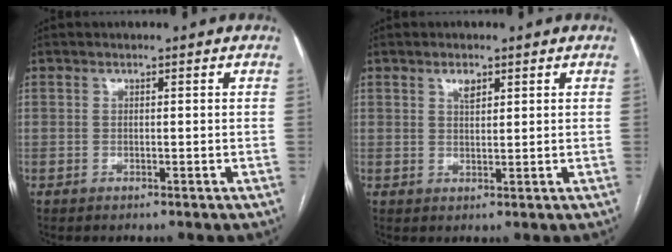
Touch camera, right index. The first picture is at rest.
{"total": 2.0, "force": [1.2, 0.8, 1.4], "torque": [-0.025, 0.000, 0.022]}